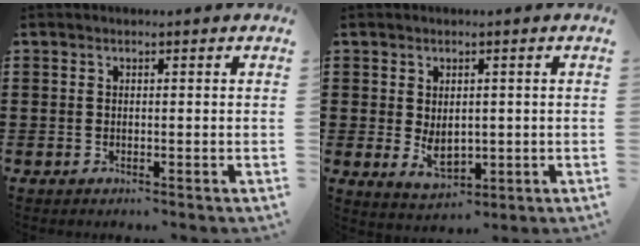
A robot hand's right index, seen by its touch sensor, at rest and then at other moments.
{"total": 3.8, "force": [-0.1, 2.6, 2.8], "torque": [-0.041, -0.001, -0.004]}